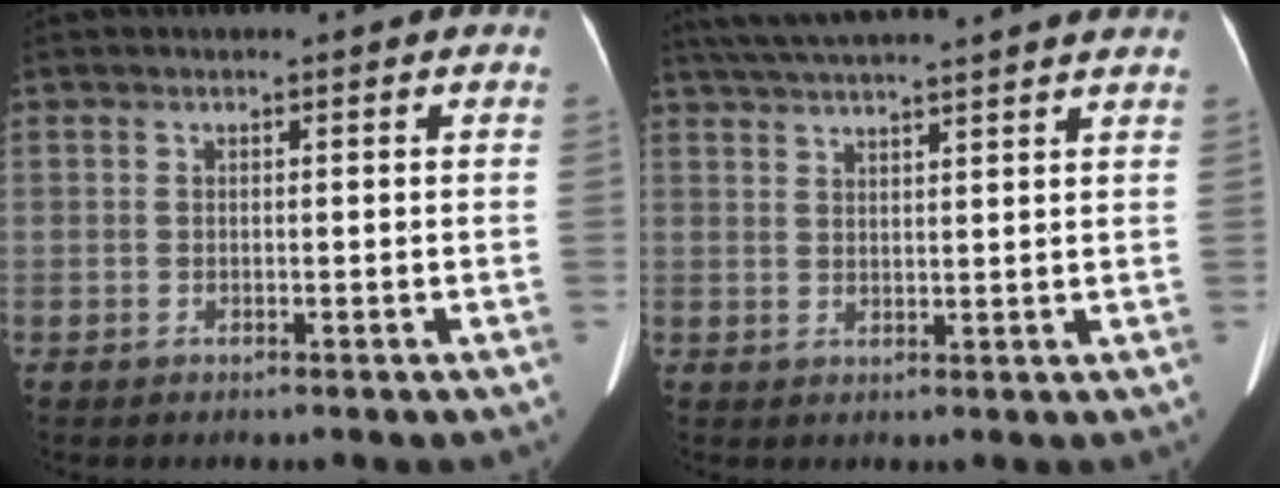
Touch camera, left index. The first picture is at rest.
{"total": 15.8, "force": [14.1, -0.3, 7.2], "torque": [-0.131, 0.033, 0.199]}